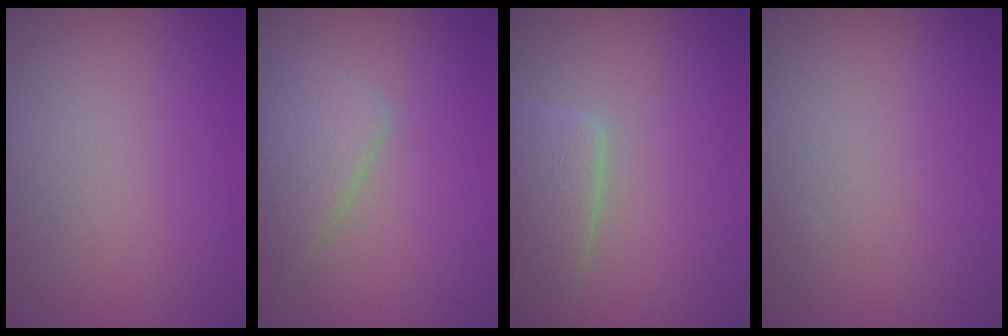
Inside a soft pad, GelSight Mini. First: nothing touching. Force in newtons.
{"total": 2.8, "press": 2.8, "slide": 0.2}
{"total": 3.2, "press": 3.2, "slide": 0.1}
{"total": 0.0}